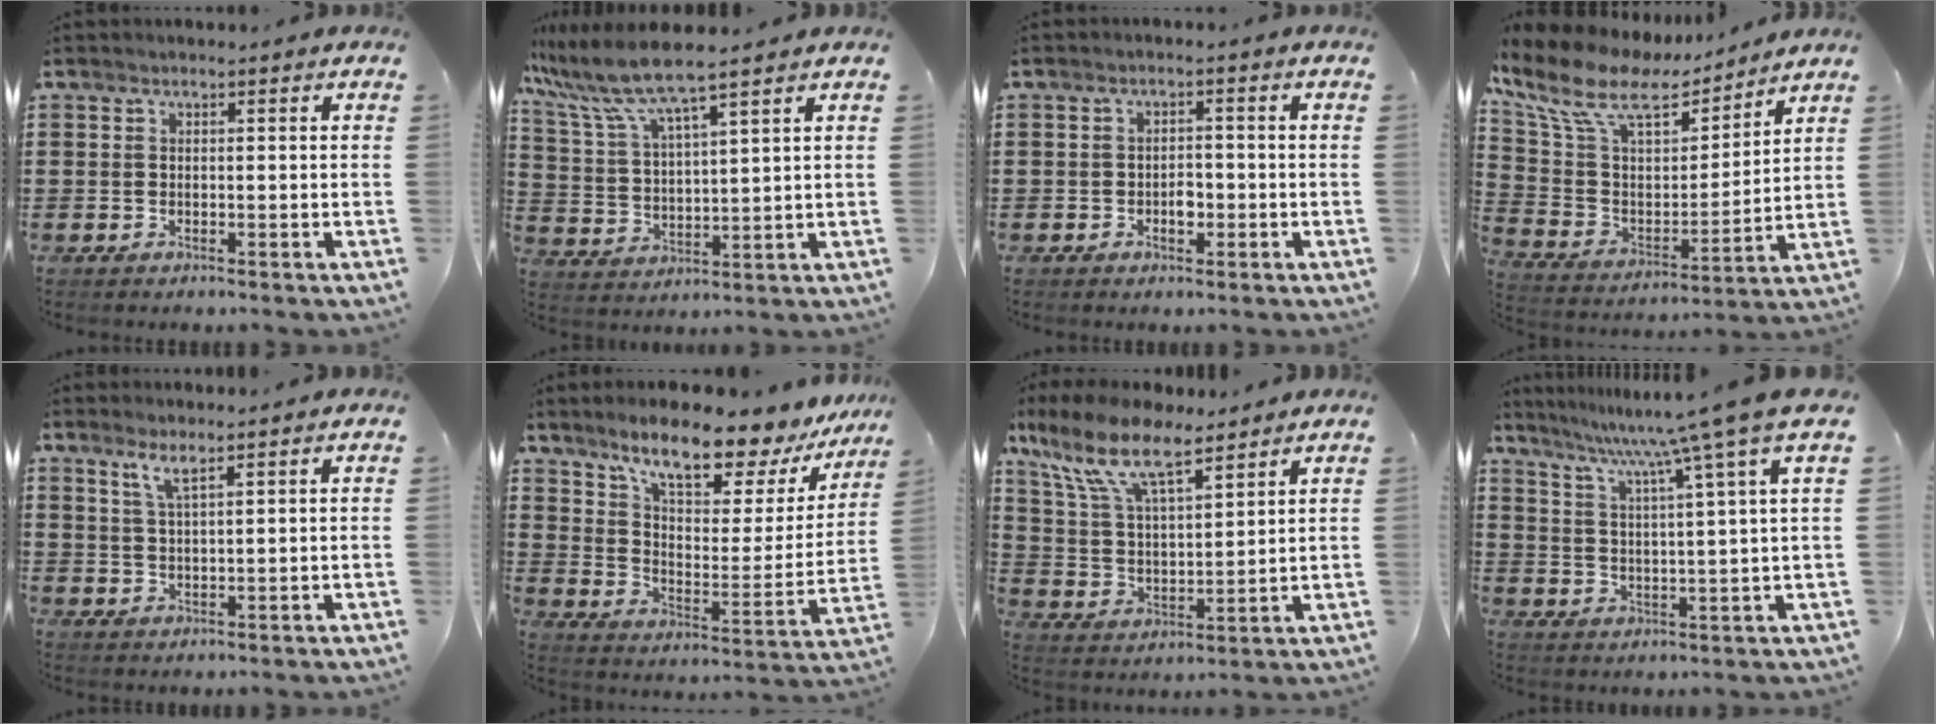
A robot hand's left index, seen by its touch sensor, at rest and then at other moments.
{"total": 8.1, "force": [7.0, 0.1, 4.1], "torque": [-0.108, -0.034, 0.121]}
{"total": 2.3, "force": [-0.6, 1.2, 1.9], "torque": [-0.037, 0.004, -0.012]}
{"total": 12.0, "force": [8.3, 4.9, 7.2], "torque": [-0.172, -0.036, 0.141]}
{"total": 3.3, "force": [2.5, 0.2, 2.2], "torque": [-0.050, 0.000, 0.046]}
{"total": 12.0, "force": [10.1, 2.2, 6.2], "torque": [-0.127, -0.069, 0.168]}
{"total": 11.2, "force": [8.4, 3.1, 6.7], "torque": [-0.162, -0.030, 0.149]}
{"total": 9.1, "force": [7.1, -1.9, 5.4], "torque": [-0.123, -0.045, 0.107]}